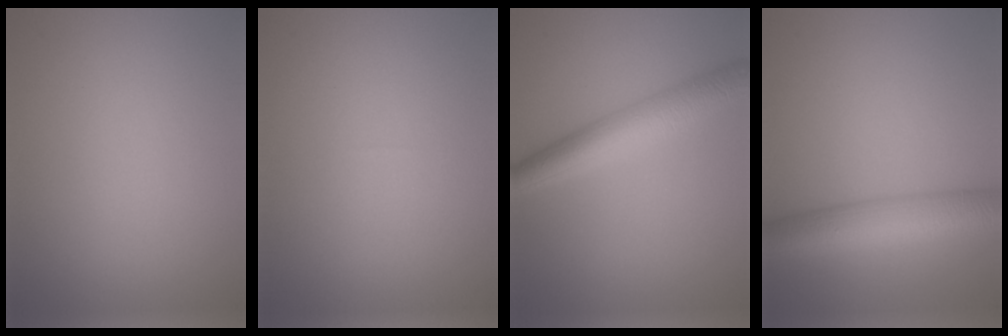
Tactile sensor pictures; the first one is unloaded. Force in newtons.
{"total": 0.0}
{"total": 4.7, "press": 4.7, "slide": 0.1}
{"total": 6.9, "press": 6.9, "slide": 0.2}